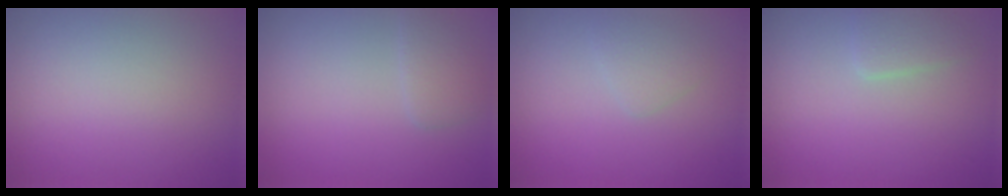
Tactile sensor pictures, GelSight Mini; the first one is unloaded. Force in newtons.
{"total": 1.7, "press": 1.7, "slide": 0.1}
{"total": 1.4, "press": 1.4, "slide": 0.1}
{"total": 1.7, "press": 1.7, "slide": 0.1}